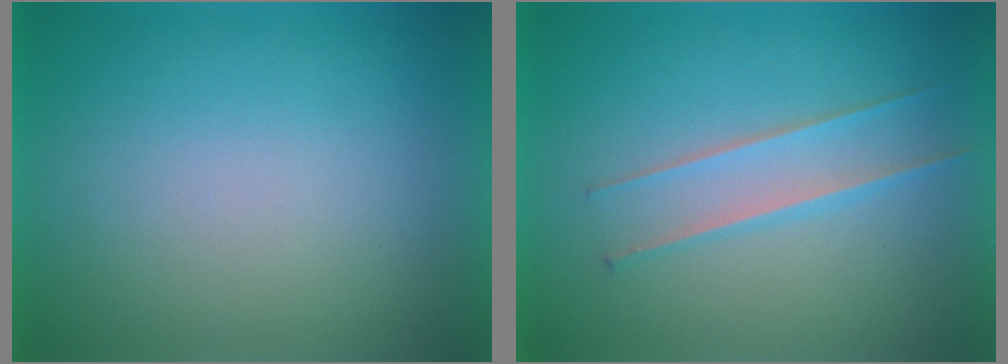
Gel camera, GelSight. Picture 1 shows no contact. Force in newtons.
{"total": 2.2}